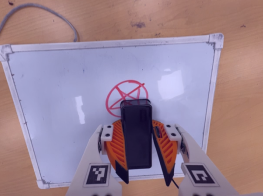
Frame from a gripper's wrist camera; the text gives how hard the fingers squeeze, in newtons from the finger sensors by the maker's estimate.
{"total": 13.1, "left": 13.9, "right": 12.2}